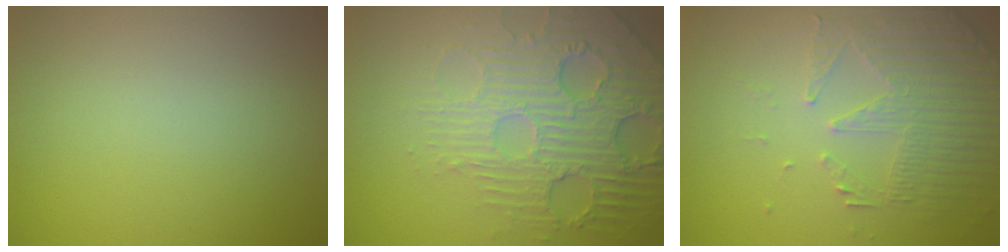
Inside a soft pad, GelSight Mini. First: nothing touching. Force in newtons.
{"total": 6.8, "press": 5.2, "slide": 4.3}
{"total": 4.7, "press": 3.5, "slide": 3.2}